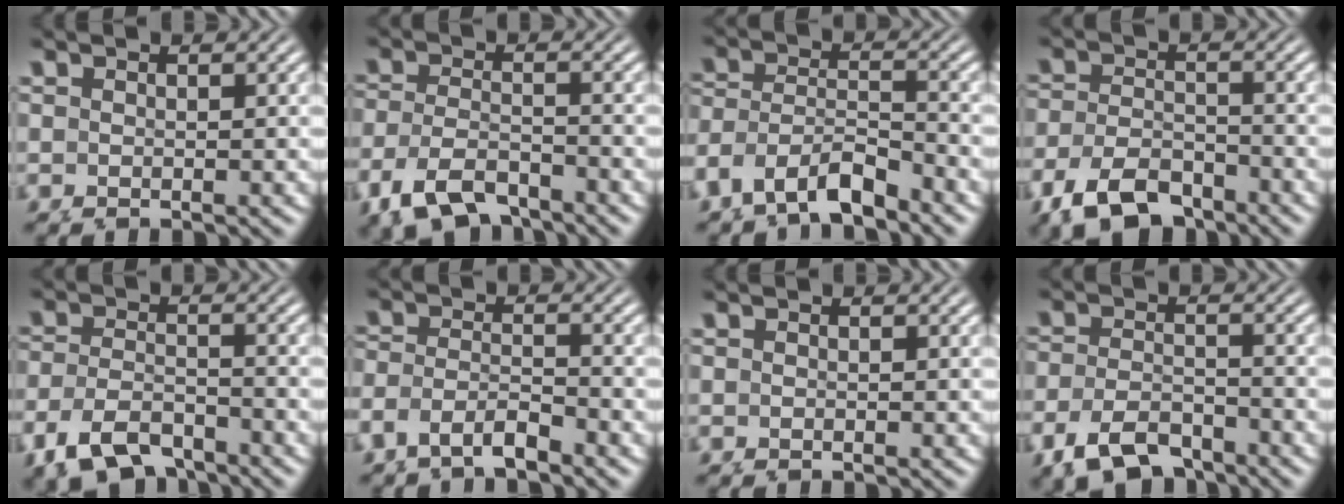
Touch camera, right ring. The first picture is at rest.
{"total": 5.4, "force": [-3.7, 3.3, 2.2], "torque": [-0.063, -0.027, -0.047]}
{"total": 5.8, "force": [-3.0, 4.5, 2.1], "torque": [-0.068, -0.024, -0.049]}
{"total": 6.4, "force": [-4.5, 3.8, 2.4], "torque": [-0.056, -0.023, -0.064]}
{"total": 6.0, "force": [-4.2, 3.7, 2.2], "torque": [-0.056, -0.023, -0.059]}
{"total": 3.6, "force": [-2.5, 2.2, 1.3], "torque": [-0.041, -0.014, -0.039]}
{"total": 0.0}
{"total": 5.3, "force": [-4.0, 2.9, 1.9], "torque": [-0.040, -0.017, -0.059]}